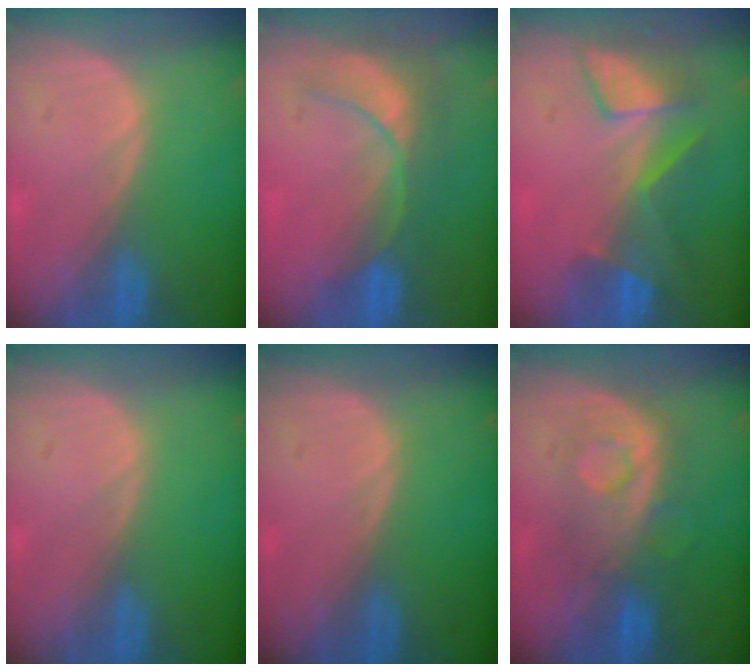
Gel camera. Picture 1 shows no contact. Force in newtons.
{"total": 8.6, "press": 7.6, "slide": 4.0}
{"total": 8.5, "press": 7.3, "slide": 4.3}
{"total": 0.0}
{"total": 0.0}
{"total": 7.9, "press": 7.9, "slide": 0.1}